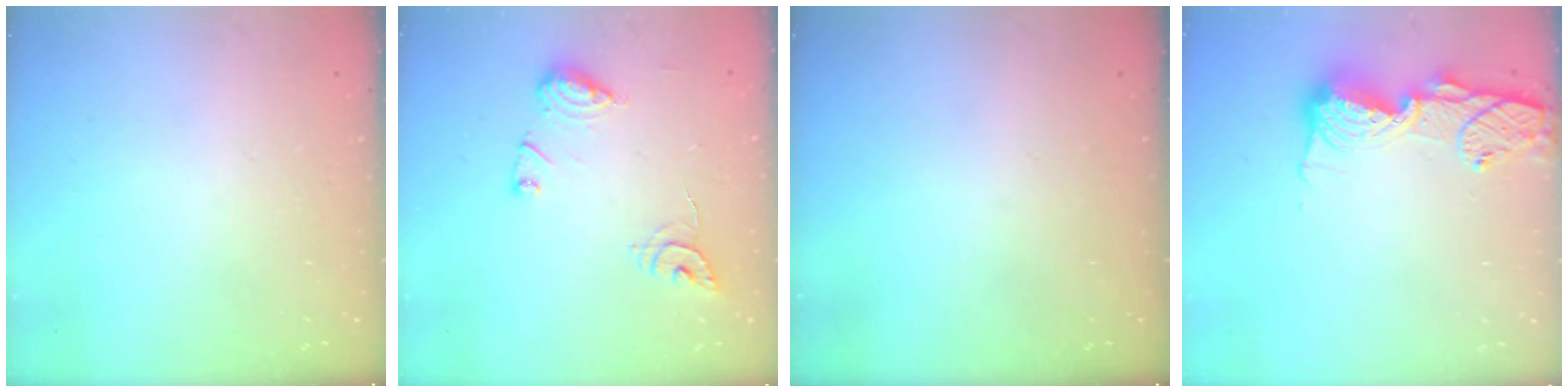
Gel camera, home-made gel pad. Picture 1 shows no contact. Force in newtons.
{"total": 10.8, "press": 10.8, "slide": 0.5}
{"total": 0.0}
{"total": 14.3, "press": 14.2, "slide": 1.3}